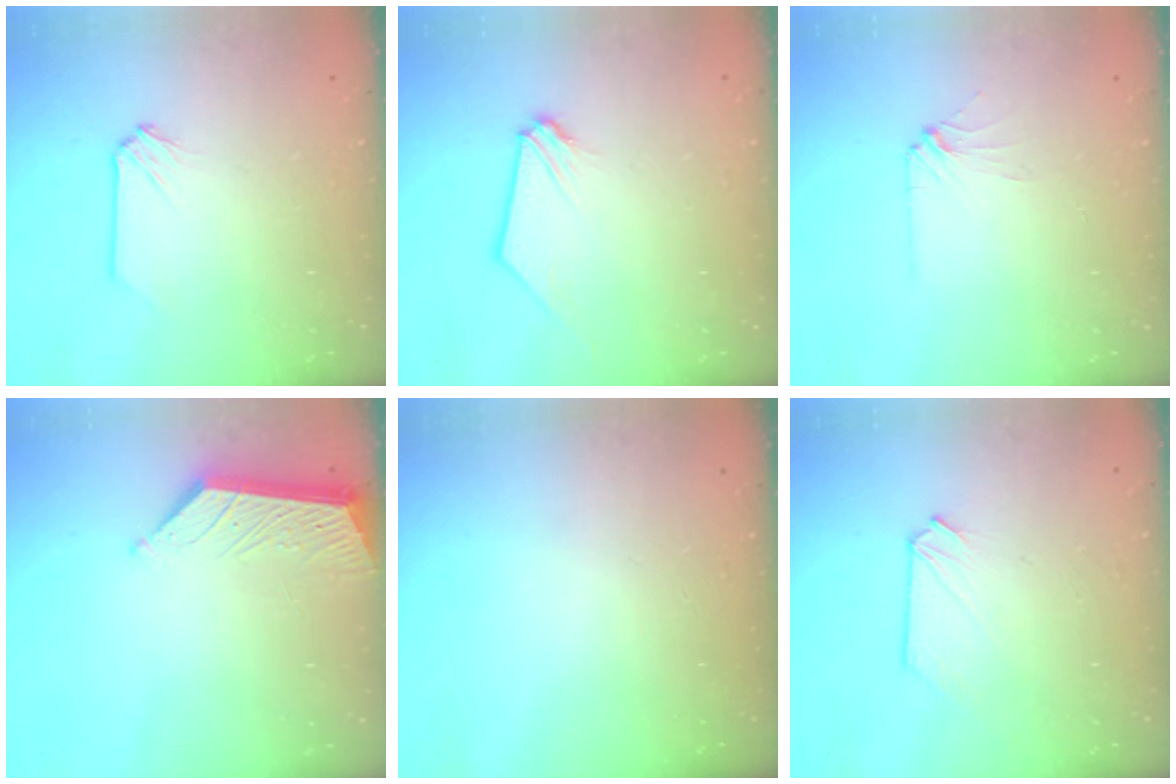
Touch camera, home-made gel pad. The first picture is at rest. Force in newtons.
{"total": 0.7, "press": 0.7, "slide": 0.1}
{"total": 2.9, "press": 2.8, "slide": 0.5}
{"total": 5.7, "press": 5.7, "slide": 0.3}
{"total": 0.0}
{"total": 0.0}